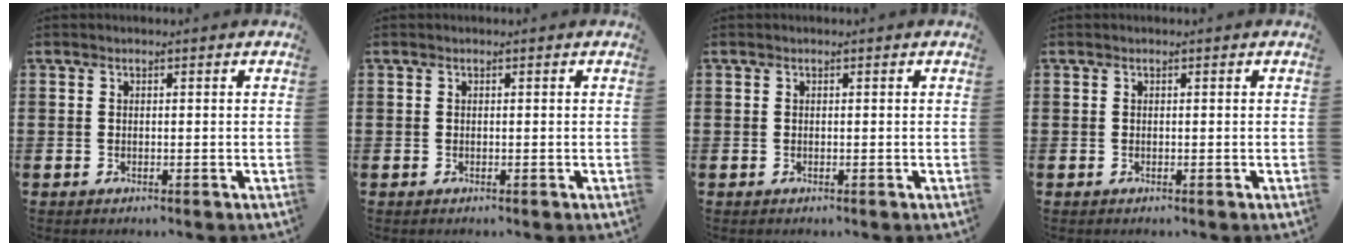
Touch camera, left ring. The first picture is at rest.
{"total": 0.0}
{"total": 0.0}
{"total": 0.0}